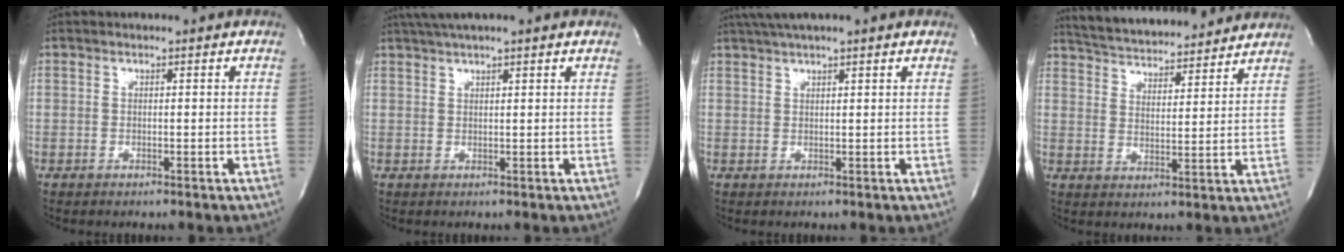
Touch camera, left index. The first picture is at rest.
{"total": 7.4, "force": [5.9, 0.5, 4.5], "torque": [-0.078, 0.039, 0.087]}
{"total": 7.3, "force": [5.8, 0.4, 4.4], "torque": [-0.077, 0.040, 0.087]}
{"total": 17.6, "force": [16.4, 3.1, 5.7], "torque": [-0.098, 0.022, 0.241]}